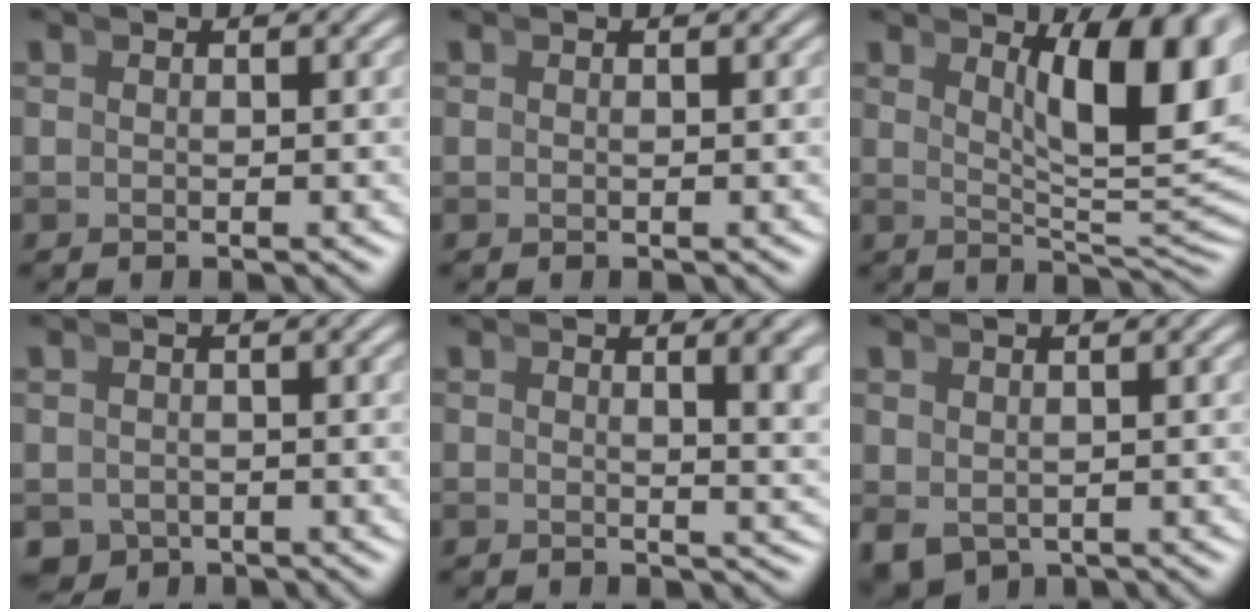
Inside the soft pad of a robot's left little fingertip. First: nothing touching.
{"total": 0.0}
{"total": 9.3, "force": [2.7, 2.8, 8.4], "torque": [-0.100, -0.005, 0.045]}
{"total": 4.1, "force": [-2.4, 3.1, 1.2], "torque": [-0.024, -0.030, -0.030]}
{"total": 2.7, "force": [1.0, -0.2, 2.5], "torque": [-0.021, -0.004, 0.017]}
{"total": 2.4, "force": [-1.3, 1.5, 1.3], "torque": [-0.025, -0.017, -0.003]}